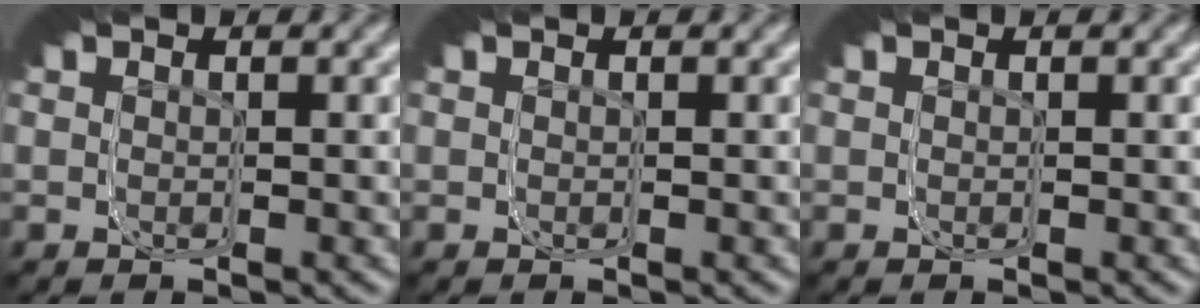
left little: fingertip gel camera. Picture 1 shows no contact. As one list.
[{"total": 0.0}, {"total": 0.0}]